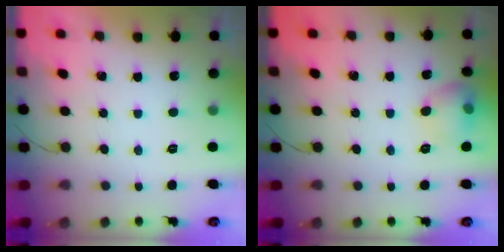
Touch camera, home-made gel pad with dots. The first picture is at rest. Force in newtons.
{"total": 11.2, "press": 9.0, "slide": 6.7}